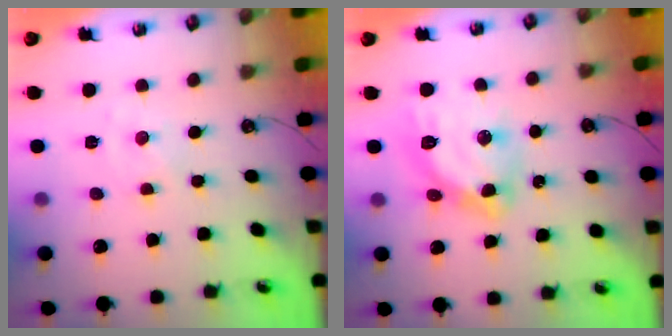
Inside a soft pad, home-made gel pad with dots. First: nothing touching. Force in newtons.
{"total": 13.9, "press": 13.9, "slide": 1.3}